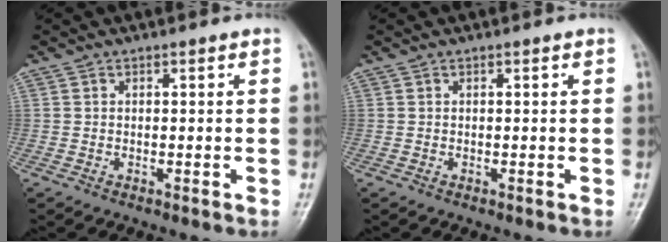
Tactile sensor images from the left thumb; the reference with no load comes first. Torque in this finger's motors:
{"motor_torque": [0.00, 0.00, 0.00, -0.02, 0.00]}